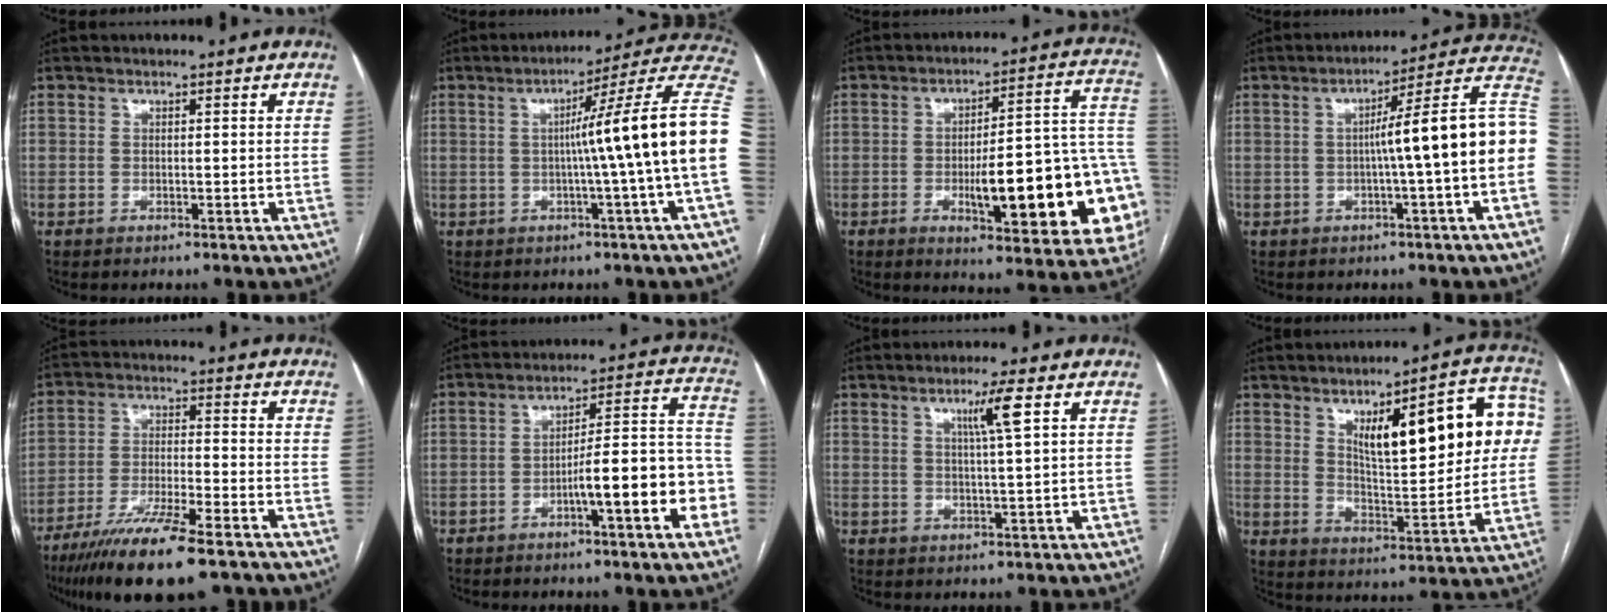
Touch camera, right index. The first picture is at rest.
{"total": 17.0, "force": [-0.3, -2.8, 16.8], "torque": [-0.202, 0.018, -0.015]}
{"total": 23.7, "force": [-5.6, 4.9, 22.5], "torque": [-0.217, 0.024, -0.060]}
{"total": 14.9, "force": [-0.8, -1.2, 14.8], "torque": [-0.195, 0.035, -0.020]}
{"total": 13.8, "force": [-9.8, 1.6, 9.6], "torque": [-0.177, -0.033, -0.169]}
{"total": 12.8, "force": [-4.8, 1.6, 11.8], "torque": [-0.149, 0.034, -0.064]}
{"total": 4.5, "force": [2.0, -0.8, 4.0], "torque": [-0.072, -0.004, 0.035]}
{"total": 19.4, "force": [5.6, 5.4, 17.8], "torque": [-0.238, 0.024, 0.083]}